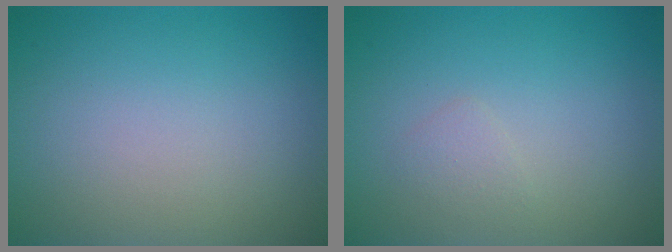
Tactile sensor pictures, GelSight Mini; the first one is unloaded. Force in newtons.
{"total": 0.9, "press": 0.9, "slide": 0.0}